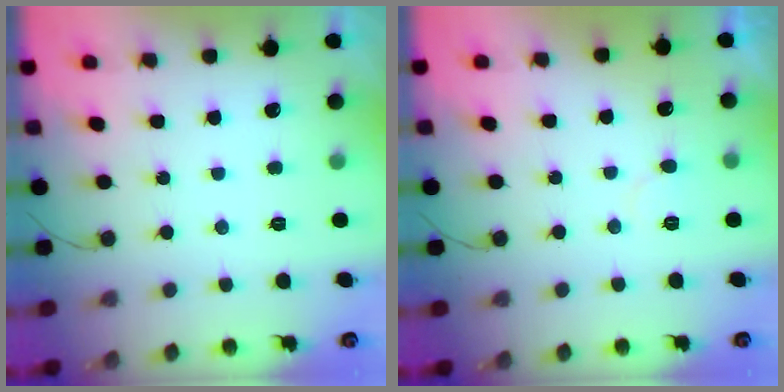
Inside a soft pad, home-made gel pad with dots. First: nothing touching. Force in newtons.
{"total": 3.6, "press": 3.5, "slide": 0.4}